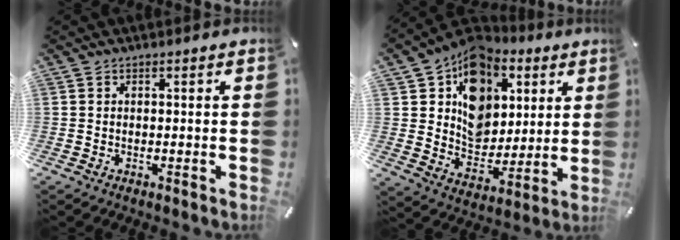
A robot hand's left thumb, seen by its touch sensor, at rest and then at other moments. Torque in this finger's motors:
{"motor_torque": [1.11, 1.02, 2.00, -0.77, 0.24]}